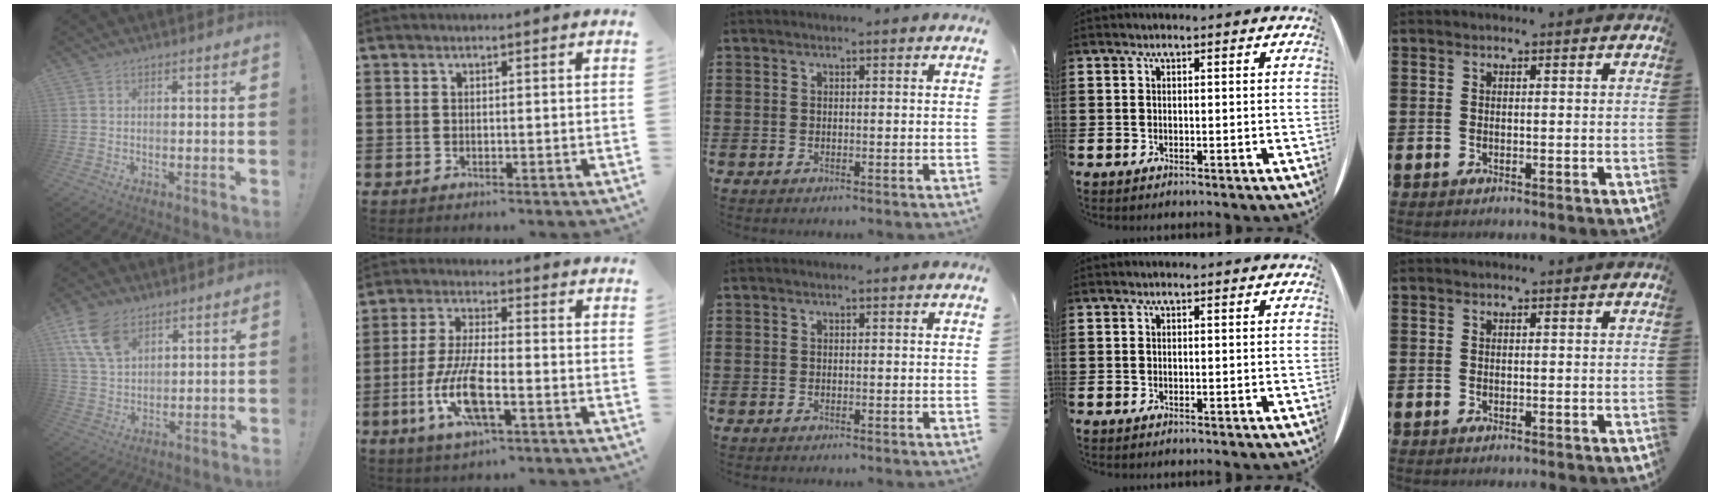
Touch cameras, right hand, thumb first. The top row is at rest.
{"thumb": {"total": 12.5, "force": [6.8, 7.9, 6.9], "torque": [-0.131, -0.021, 0.134]}, "index": {"total": 9.6, "force": [-3.6, 2.7, 8.4], "torque": [-0.189, -0.013, -0.070]}}